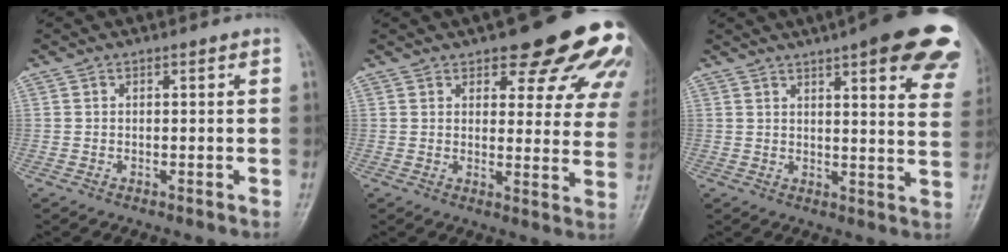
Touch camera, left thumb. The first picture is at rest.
{"total": 18.2, "force": [11.6, 6.8, 12.2], "torque": [-0.105, -0.046, 0.131]}
{"total": 22.3, "force": [14.3, 5.4, 16.3], "torque": [-0.176, -0.031, 0.158]}